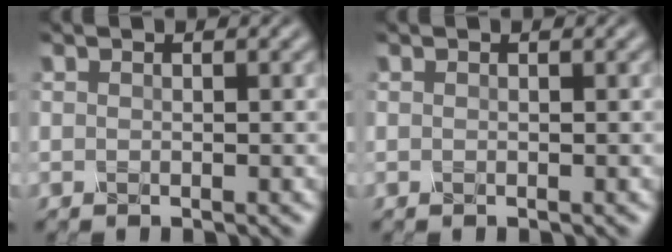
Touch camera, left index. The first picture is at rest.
{"total": 0.0}